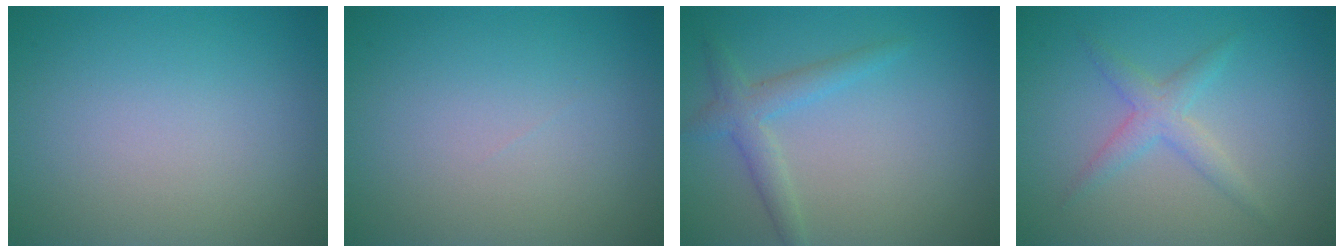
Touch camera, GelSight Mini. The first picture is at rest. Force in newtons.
{"total": 0.0}
{"total": 2.4, "press": 2.4, "slide": 0.1}
{"total": 2.2, "press": 2.2, "slide": 0.1}